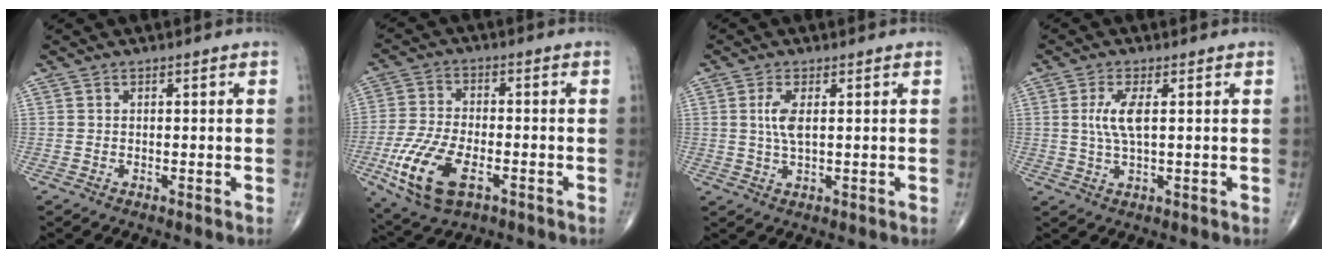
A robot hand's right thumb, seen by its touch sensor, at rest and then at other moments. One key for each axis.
{"total": 13.4, "fx": -5.2, "fy": 6.6, "fz": 10.4, "tx": -0.214, "ty": 0.004, "tz": -0.093}
{"total": 3.9, "fx": 0.8, "fy": 1.3, "fz": 3.6, "tx": -0.083, "ty": -0.001, "tz": 0.017}
{"total": 5.1, "fx": 0.9, "fy": 1.5, "fz": 4.8, "tx": -0.112, "ty": -0.003, "tz": 0.020}